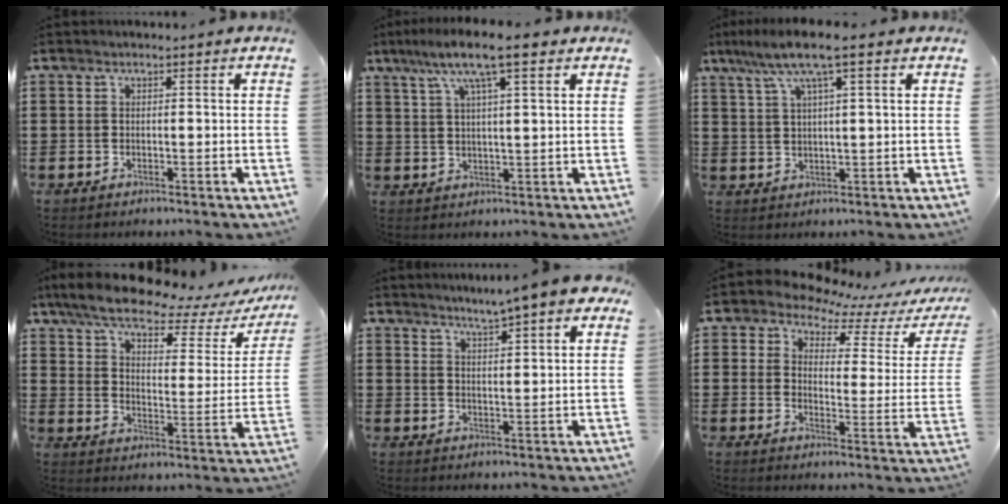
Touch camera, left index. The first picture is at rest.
{"total": 9.1, "force": [5.5, 1.5, 7.1], "torque": [-0.143, -0.001, 0.092]}
{"total": 7.1, "force": [3.7, 0.7, 6.0], "torque": [-0.128, 0.001, 0.061]}
{"total": 8.4, "force": [7.1, 1.6, 4.3], "torque": [-0.106, -0.037, 0.120]}
{"total": 4.4, "force": [3.9, -0.1, 2.1], "torque": [-0.057, -0.012, 0.065]}
{"total": 6.2, "force": [5.4, 2.4, 1.7], "torque": [-0.053, -0.037, 0.091]}